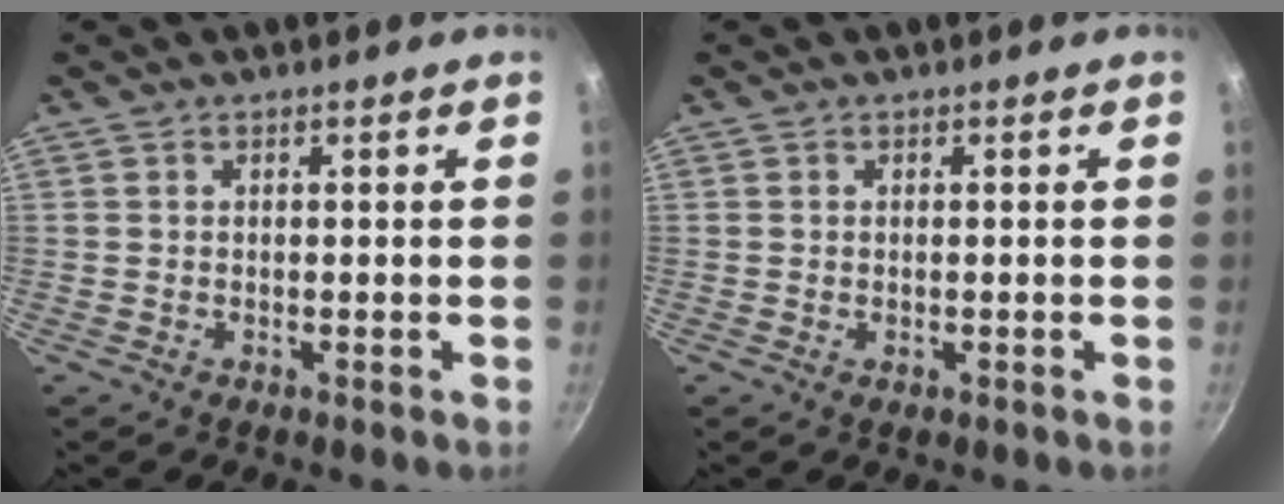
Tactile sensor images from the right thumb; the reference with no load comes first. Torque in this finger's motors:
{"motor_torque": [-0.59, 0.36, -0.28, 0.31, 0.09]}